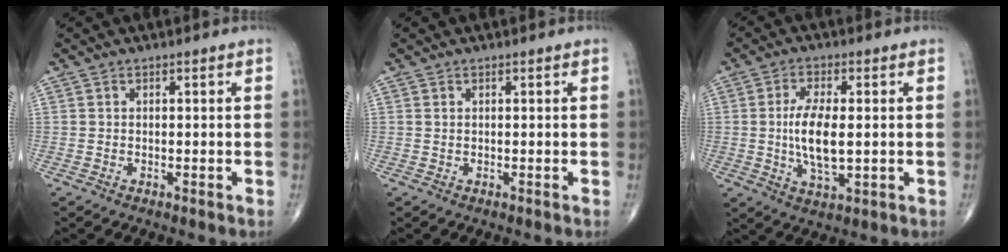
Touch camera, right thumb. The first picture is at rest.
{"total": 0.0}
{"total": 9.1, "force": [0.0, 3.7, 8.3], "torque": [-0.160, -0.012, 0.000]}